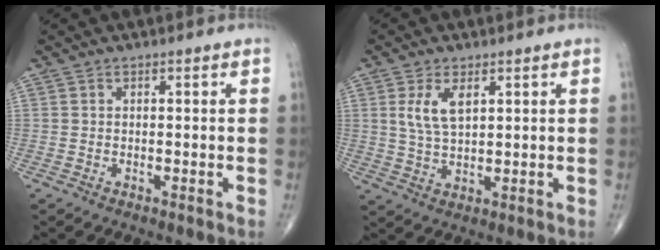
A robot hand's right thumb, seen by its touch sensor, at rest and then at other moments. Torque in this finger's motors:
{"motor_torque": [0.73, 0.72, 0.61, -0.10, 0.01]}